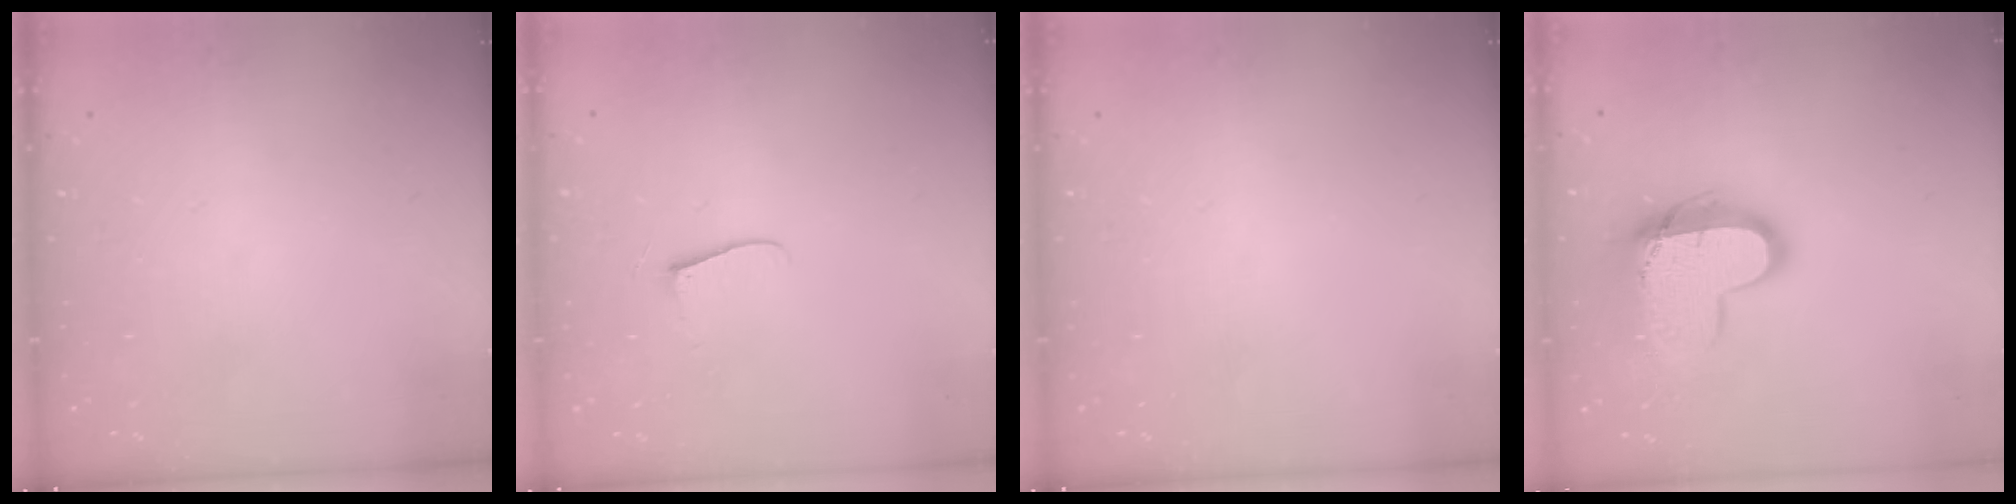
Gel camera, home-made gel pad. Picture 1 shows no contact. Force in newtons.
{"total": 5.2, "press": 5.2, "slide": 0.5}
{"total": 0.0}
{"total": 14.4, "press": 14.4, "slide": 1.0}